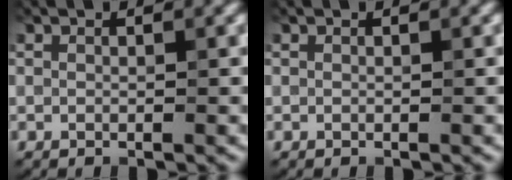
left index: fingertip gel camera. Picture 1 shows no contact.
{"total": 0.0}